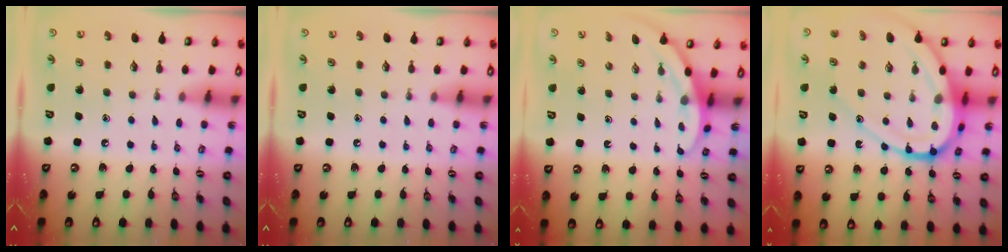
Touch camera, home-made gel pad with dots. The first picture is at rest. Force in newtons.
{"total": 0.0}
{"total": 5.0, "press": 4.9, "slide": 0.3}
{"total": 19.1, "press": 19.0, "slide": 2.0}